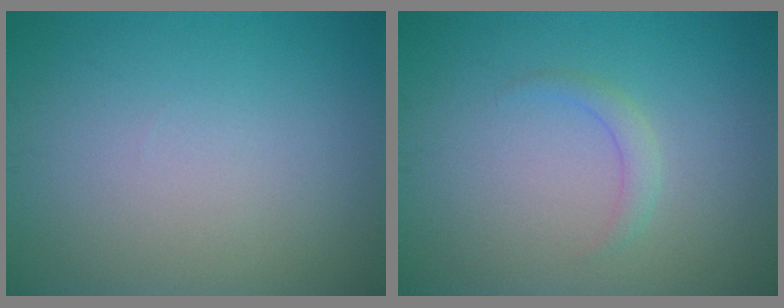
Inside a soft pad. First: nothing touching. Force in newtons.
{"total": 1.2, "press": 1.2, "slide": 0.1}